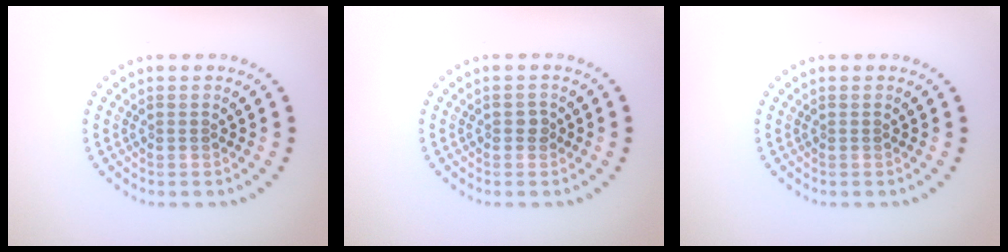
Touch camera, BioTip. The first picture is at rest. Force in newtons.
{"total": 0.8, "press": 0.8, "slide": 0.2}
{"total": 0.0}